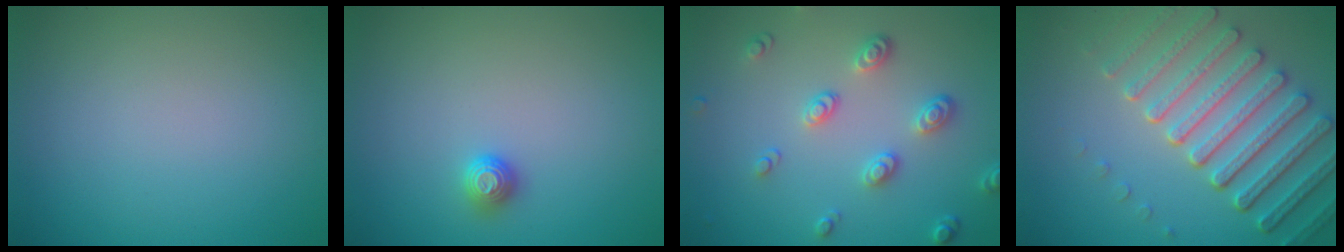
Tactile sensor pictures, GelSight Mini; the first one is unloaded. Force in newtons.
{"total": 1.1, "press": 1.1, "slide": 0.4}
{"total": 3.4, "press": 2.8, "slide": 1.9}
{"total": 7.2, "press": 5.4, "slide": 4.7}